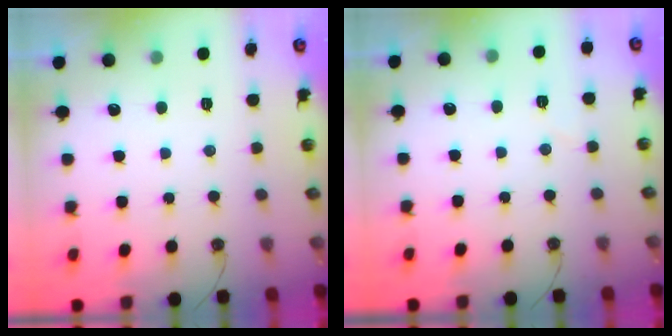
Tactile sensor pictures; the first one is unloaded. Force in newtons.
{"total": 3.7, "press": 2.6, "slide": 2.6}